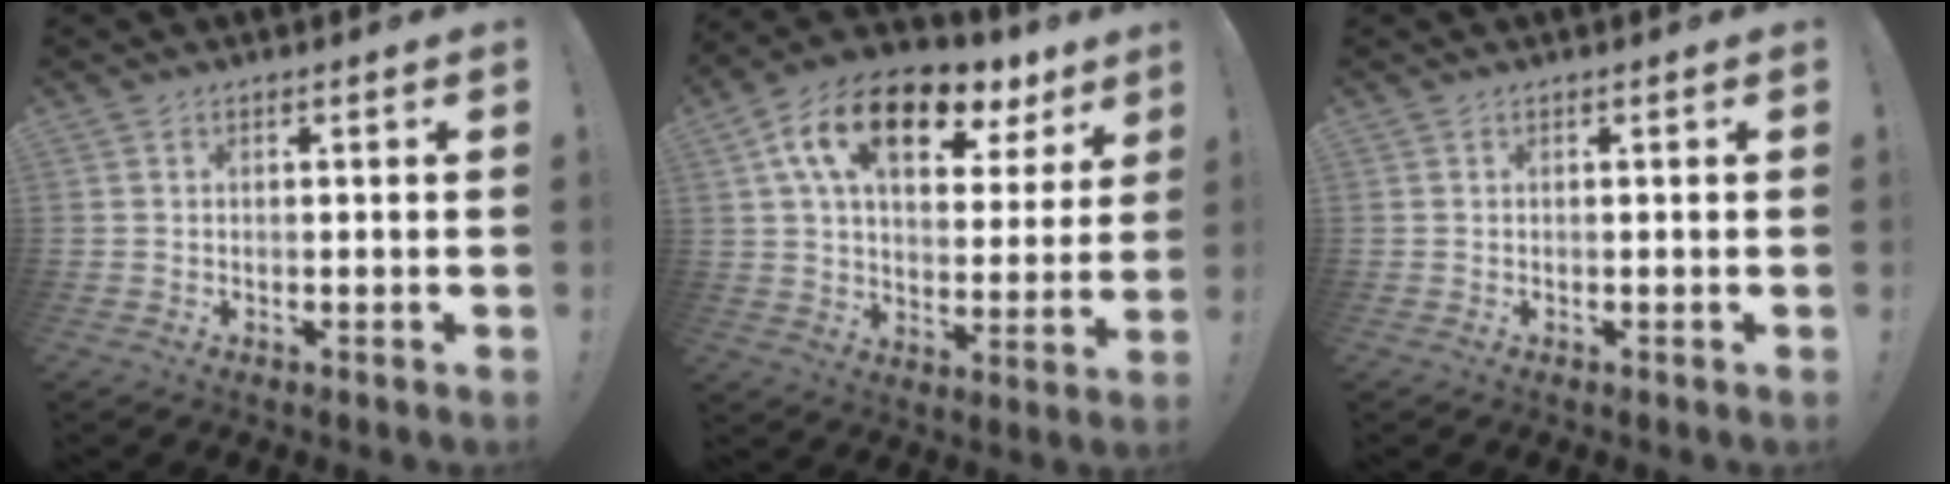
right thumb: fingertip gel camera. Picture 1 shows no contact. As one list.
[{"total": 17.6, "force": [9.1, 9.2, 12.0], "torque": [-0.194, -0.041, 0.157]}, {"total": 0.0}]